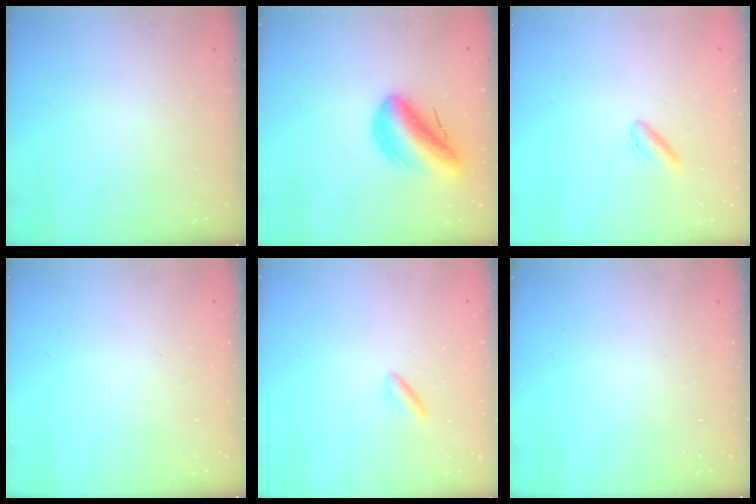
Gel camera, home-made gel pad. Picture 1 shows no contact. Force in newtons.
{"total": 13.5, "press": 13.3, "slide": 2.5}
{"total": 2.6, "press": 2.2, "slide": 1.3}
{"total": 0.0}
{"total": 1.9, "press": 1.7, "slide": 0.9}
{"total": 0.0}